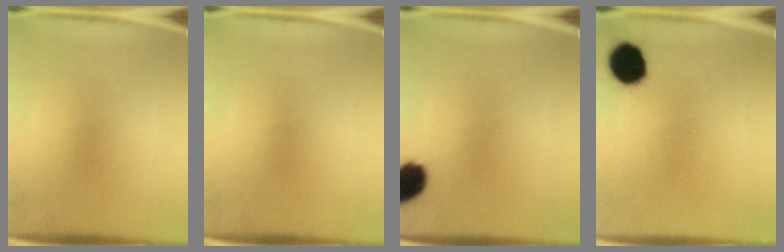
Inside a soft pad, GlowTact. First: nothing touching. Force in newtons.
{"total": 0.0}
{"total": 8.7}
{"total": 9.8}